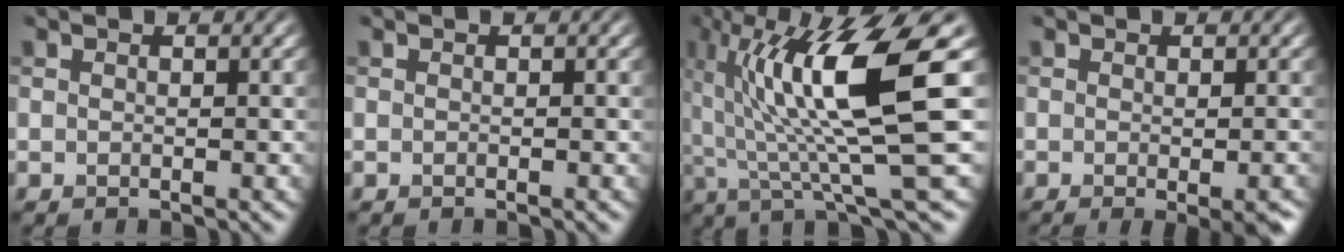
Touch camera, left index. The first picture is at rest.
{"total": 0.0}
{"total": 12.2, "force": [2.8, 2.2, 11.7], "torque": [-0.184, 0.001, 0.052]}
{"total": 4.5, "force": [-1.8, 1.1, 4.0], "torque": [-0.046, -0.010, -0.015]}